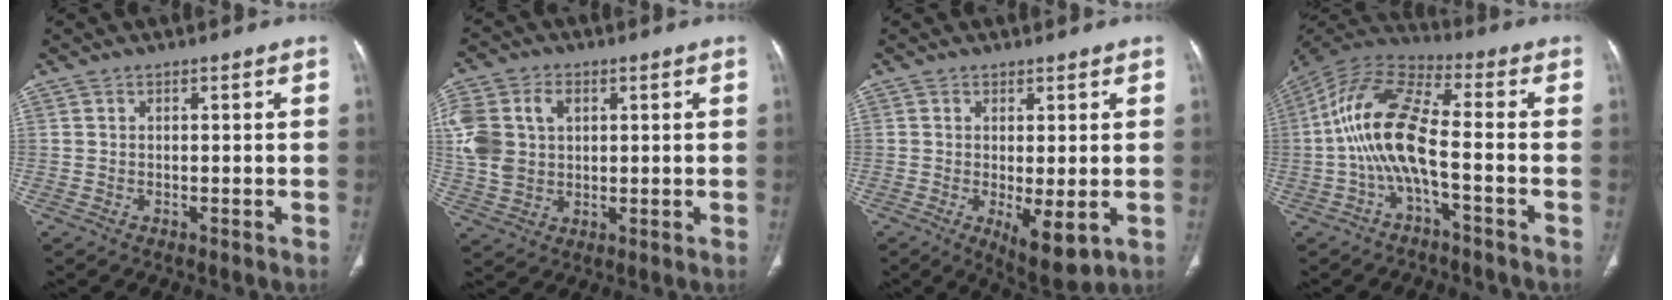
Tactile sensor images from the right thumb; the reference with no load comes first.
{"total": 12.5, "force": [2.7, 9.4, 7.7], "torque": [-0.164, 0.009, 0.057]}
{"total": 6.9, "force": [-1.4, 2.4, 6.4], "torque": [-0.099, -0.024, -0.012]}
{"total": 13.2, "force": [-2.6, 4.1, 12.3], "torque": [-0.265, 0.046, -0.057]}